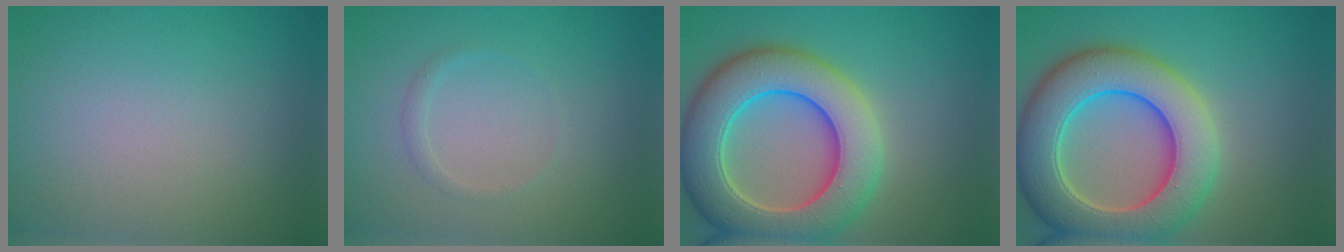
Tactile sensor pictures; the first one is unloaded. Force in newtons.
{"total": 0.8, "press": 0.8, "slide": 0.1}
{"total": 10.3, "press": 10.3, "slide": 0.4}
{"total": 10.3, "press": 10.3, "slide": 0.4}